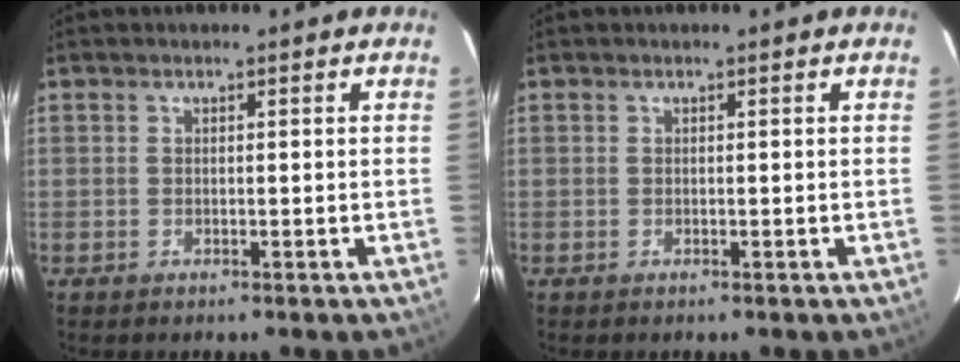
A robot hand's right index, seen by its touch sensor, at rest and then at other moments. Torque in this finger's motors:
{"motor_torque": [0.00, 0.00, 0.04, 0.00]}